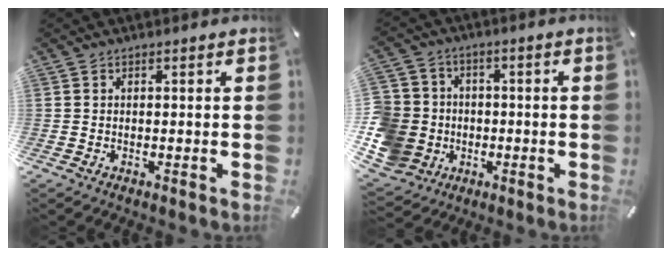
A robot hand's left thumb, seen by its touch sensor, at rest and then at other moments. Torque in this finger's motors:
{"motor_torque": [0.96, 2.72, 0.31, 0.36, 0.13]}